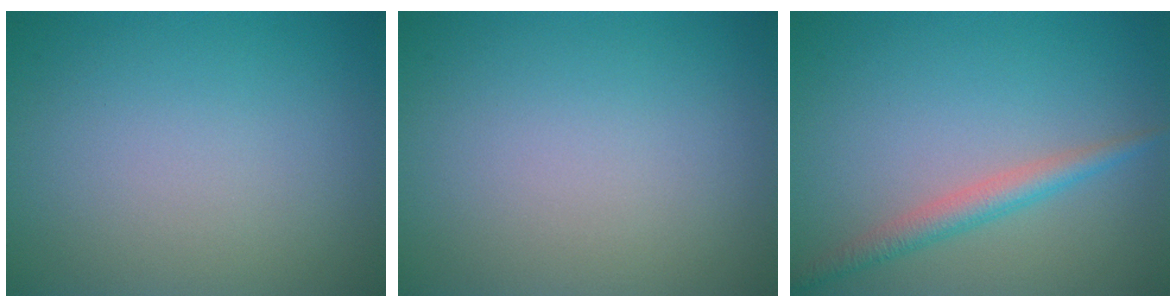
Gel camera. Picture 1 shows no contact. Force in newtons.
{"total": 0.0}
{"total": 2.5, "press": 2.5, "slide": 0.0}